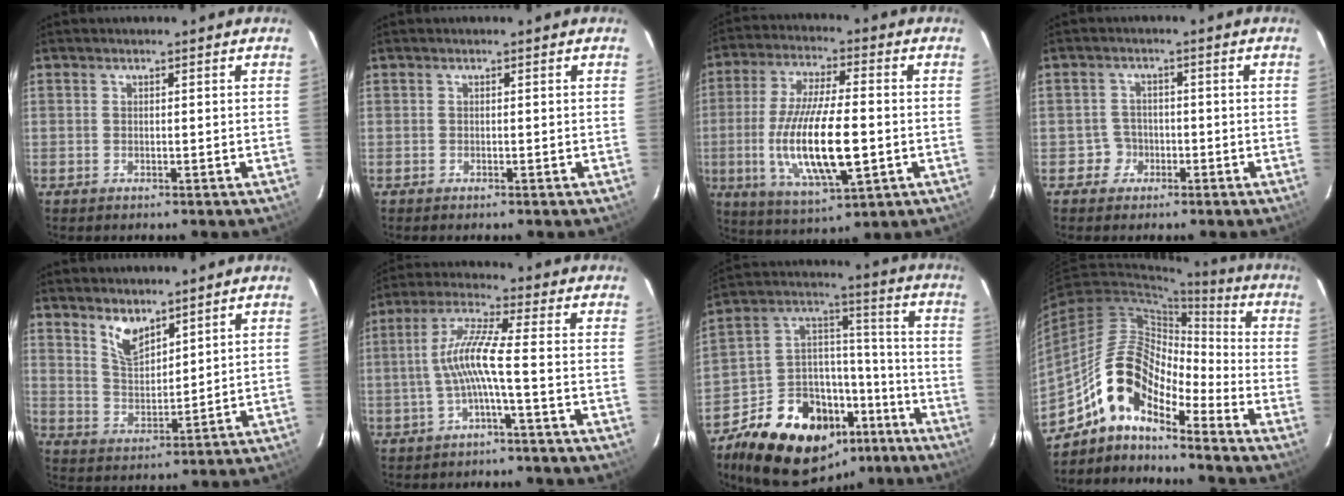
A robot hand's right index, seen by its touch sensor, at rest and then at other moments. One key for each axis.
{"total": 0.0}
{"total": 16.8, "fx": -3.0, "fy": 4.5, "fz": 15.9, "tx": -0.315, "ty": -0.017, "tz": -0.048}
{"total": 3.1, "fx": -1.4, "fy": 2.8, "fz": -0.5, "tx": 0.013, "ty": 0.018, "tz": -0.023}
{"total": 6.3, "fx": 4.7, "fy": 2.5, "fz": 3.4, "tx": -0.058, "ty": 0.000, "tz": 0.095}
{"total": 7.5, "fx": -2.0, "fy": -0.6, "fz": 7.2, "tx": -0.162, "ty": 0.010, "tz": -0.036}
{"total": 22.9, "fx": -14.6, "fy": 14.0, "fz": 10.8, "tx": -0.222, "ty": 0.068, "tz": -0.206}
{"total": 13.4, "fx": -9.8, "fy": 4.6, "fz": 7.9, "tx": -0.136, "ty": 0.014, "tz": -0.199}